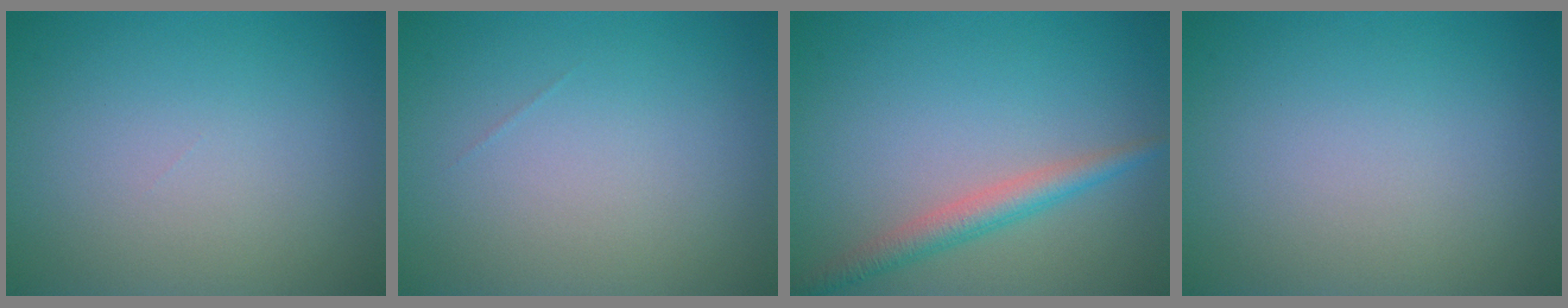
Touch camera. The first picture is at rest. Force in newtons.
{"total": 0.0}
{"total": 2.8, "press": 2.8, "slide": 0.1}
{"total": 0.0}